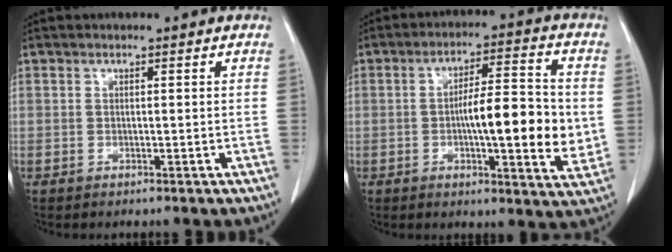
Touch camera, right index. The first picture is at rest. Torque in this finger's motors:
{"motor_torque": [0.56, -0.10, 0.53, 0.11]}